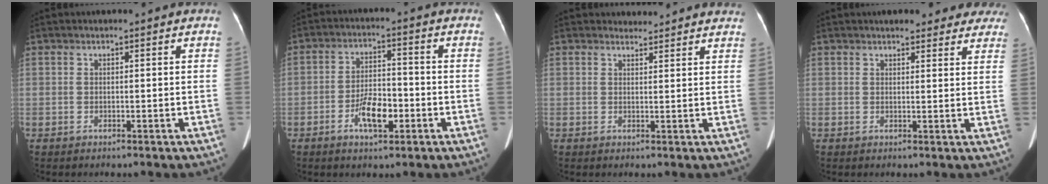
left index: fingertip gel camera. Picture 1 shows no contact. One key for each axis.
{"total": 6.5, "fx": -3.0, "fy": 2.5, "fz": 5.2, "tx": -0.101, "ty": 0.003, "tz": -0.050}
{"total": 4.2, "fx": 4.0, "fy": 1.2, "fz": -0.2, "tx": 0.007, "ty": 0.005, "tz": 0.035}
{"total": 10.4, "fx": 9.1, "fy": 3.4, "fz": 3.7, "tx": -0.008, "ty": 0.003, "tz": 0.088}